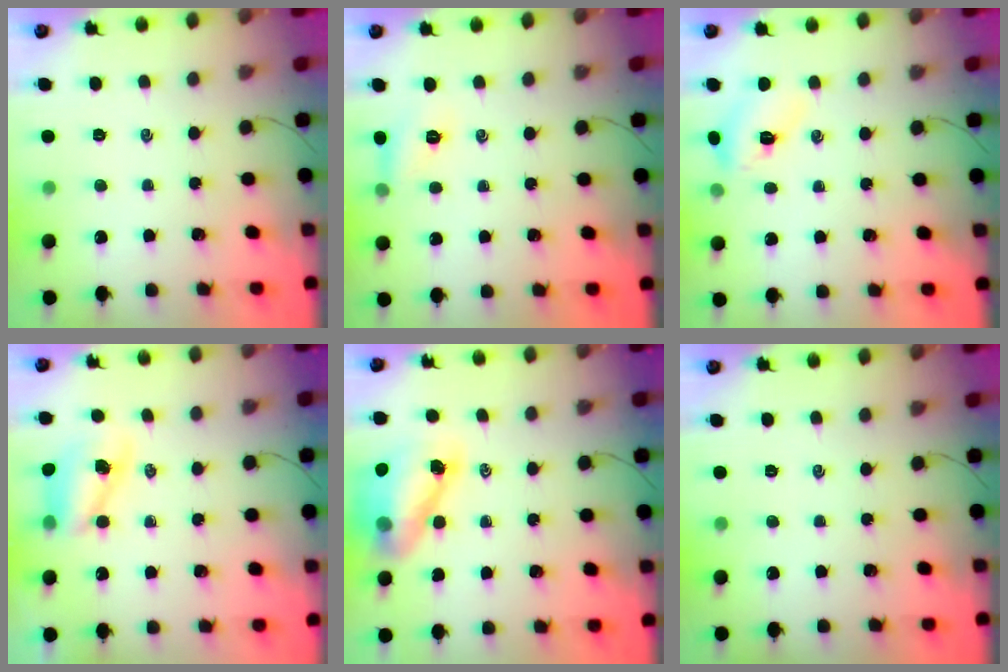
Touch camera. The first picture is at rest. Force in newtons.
{"total": 7.2, "press": 7.1, "slide": 0.9}
{"total": 8.1, "press": 8.1, "slide": 0.8}
{"total": 8.1, "press": 8.0, "slide": 1.3}
{"total": 11.9, "press": 11.5, "slide": 3.4}
{"total": 0.0}